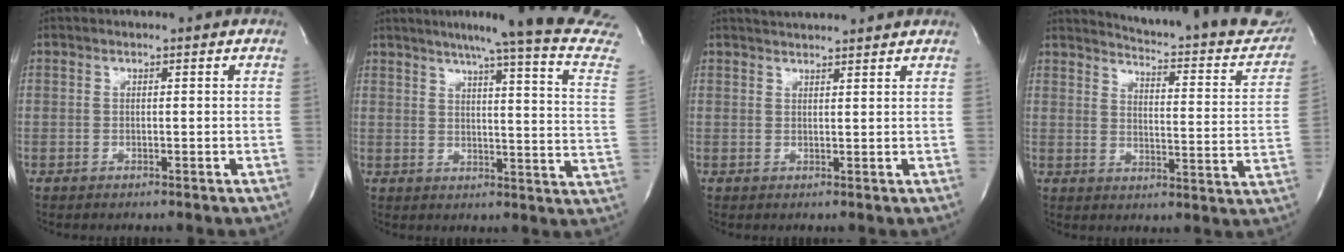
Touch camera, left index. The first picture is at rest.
{"total": 20.9, "force": [17.8, -1.5, 10.7], "torque": [-0.148, -0.078, 0.201]}
{"total": 5.7, "force": [5.5, 0.0, 1.5], "torque": [-0.027, 0.025, 0.071]}
{"total": 23.3, "force": [21.4, 3.7, 8.4], "torque": [-0.117, -0.087, 0.243]}